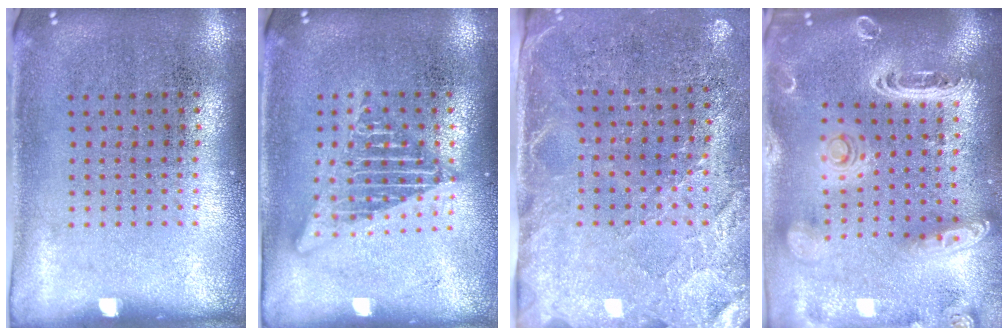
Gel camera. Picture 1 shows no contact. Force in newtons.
{"total": 2.2, "press": 2.2, "slide": 0.2}
{"total": 2.7, "press": 2.4, "slide": 1.2}
{"total": 3.1, "press": 2.6, "slide": 1.7}